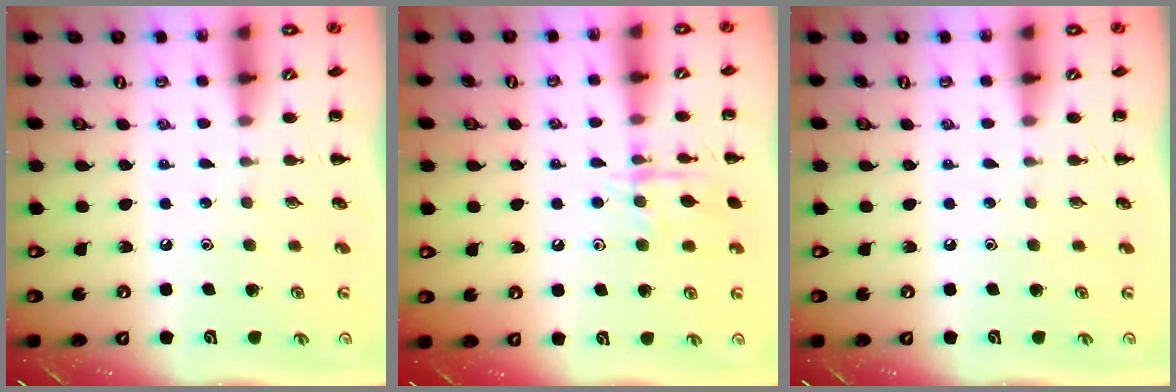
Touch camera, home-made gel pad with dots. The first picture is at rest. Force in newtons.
{"total": 10.6, "press": 10.6, "slide": 0.7}
{"total": 0.0}